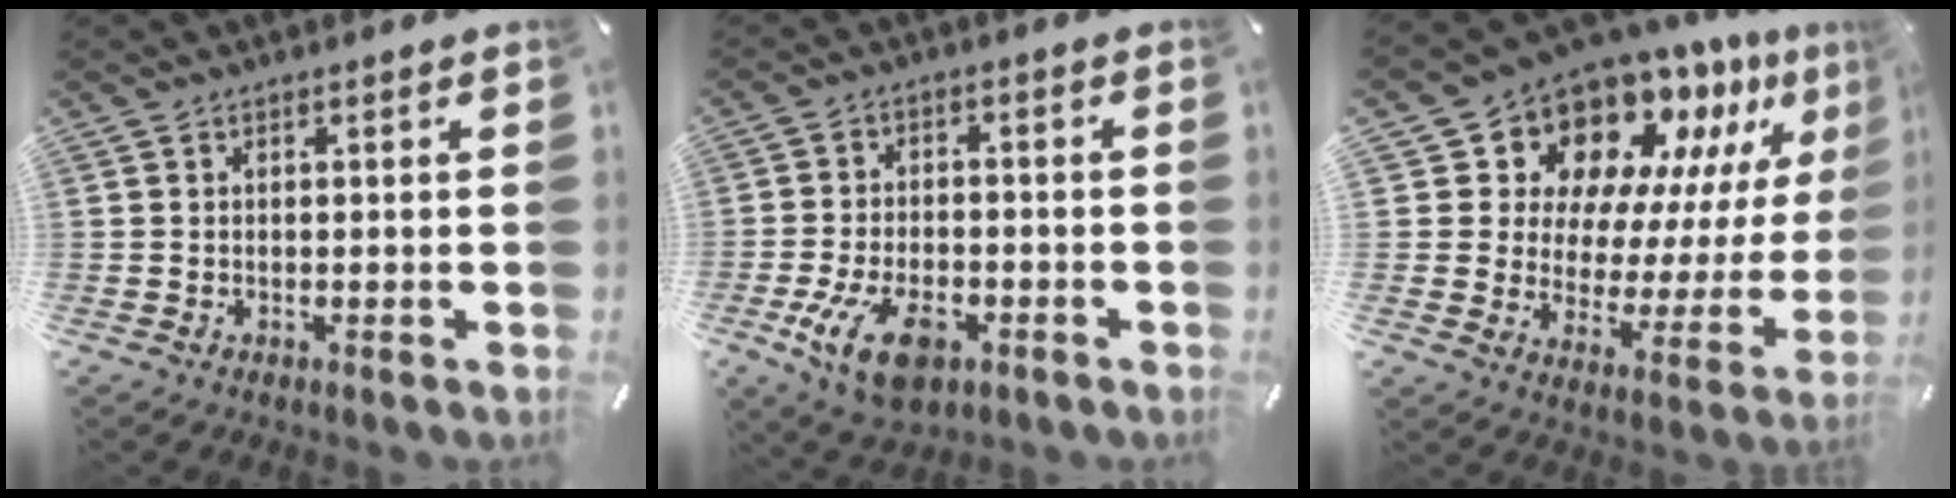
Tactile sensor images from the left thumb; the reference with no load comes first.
{"total": 11.0, "force": [-4.7, 6.3, 7.7], "torque": [-0.157, 0.007, -0.084]}
{"total": 13.8, "force": [11.3, 7.3, 3.1], "torque": [-0.062, -0.118, 0.193]}